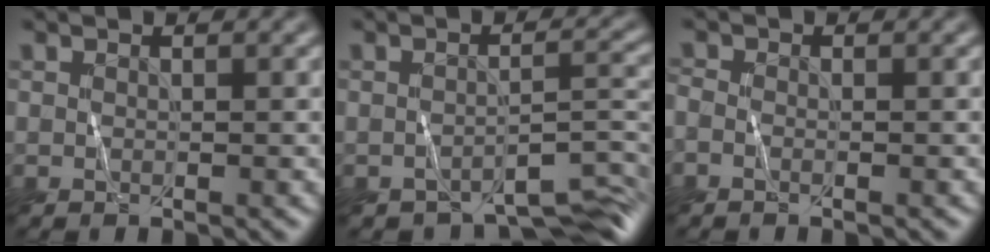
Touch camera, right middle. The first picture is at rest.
{"total": 5.1, "force": [-4.1, 1.4, 2.7], "torque": [-0.030, -0.007, -0.053]}
{"total": 1.0, "force": [-0.6, 0.6, 0.6], "torque": [-0.019, -0.005, -0.010]}